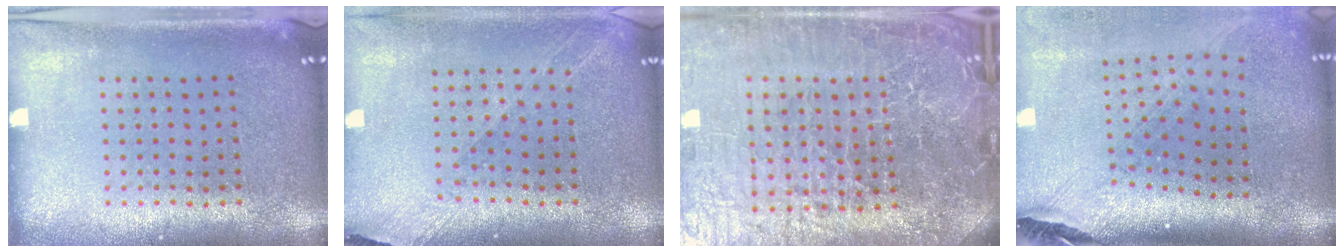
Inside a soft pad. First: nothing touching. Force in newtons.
{"total": 1.3, "press": 1.2, "slide": 0.3}
{"total": 7.5, "press": 6.5, "slide": 3.6}
{"total": 2.3, "press": 1.8, "slide": 1.4}